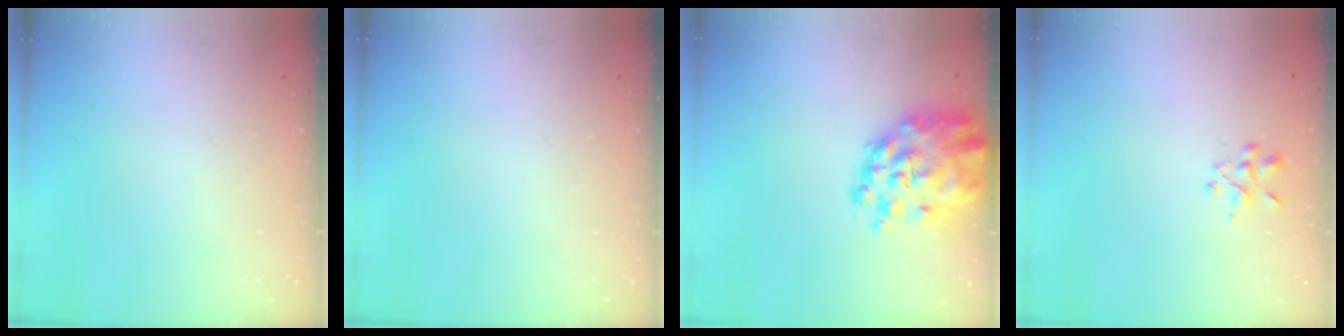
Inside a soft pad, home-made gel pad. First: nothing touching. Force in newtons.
{"total": 0.0}
{"total": 11.7, "press": 11.2, "slide": 3.4}
{"total": 2.4, "press": 2.2, "slide": 0.9}